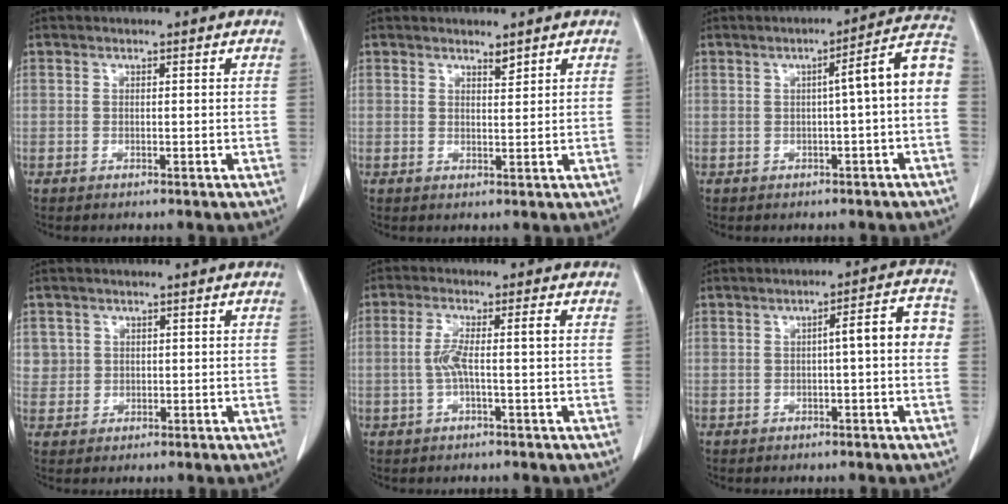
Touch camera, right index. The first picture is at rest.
{"total": 1.3, "force": [1.2, 0.1, 0.5], "torque": [-0.012, -0.007, 0.021]}
{"total": 7.4, "force": [-0.4, -0.3, 7.4], "torque": [-0.090, 0.022, -0.012]}
{"total": 2.5, "force": [0.9, 2.4, 0.0], "torque": [0.018, 0.001, 0.013]}
{"total": 4.3, "force": [-0.4, 0.2, 4.3], "torque": [-0.093, 0.016, -0.006]}
{"total": 5.9, "force": [0.0, 0.8, 5.8], "torque": [-0.074, 0.022, -0.004]}